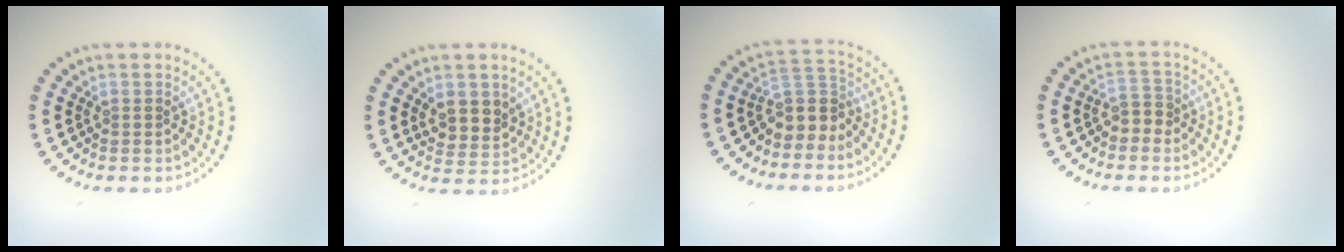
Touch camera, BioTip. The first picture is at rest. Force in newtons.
{"total": 2.7, "press": 2.5, "slide": 1.2}
{"total": 3.3, "press": 2.5, "slide": 2.2}
{"total": 1.8, "press": 1.6, "slide": 0.9}